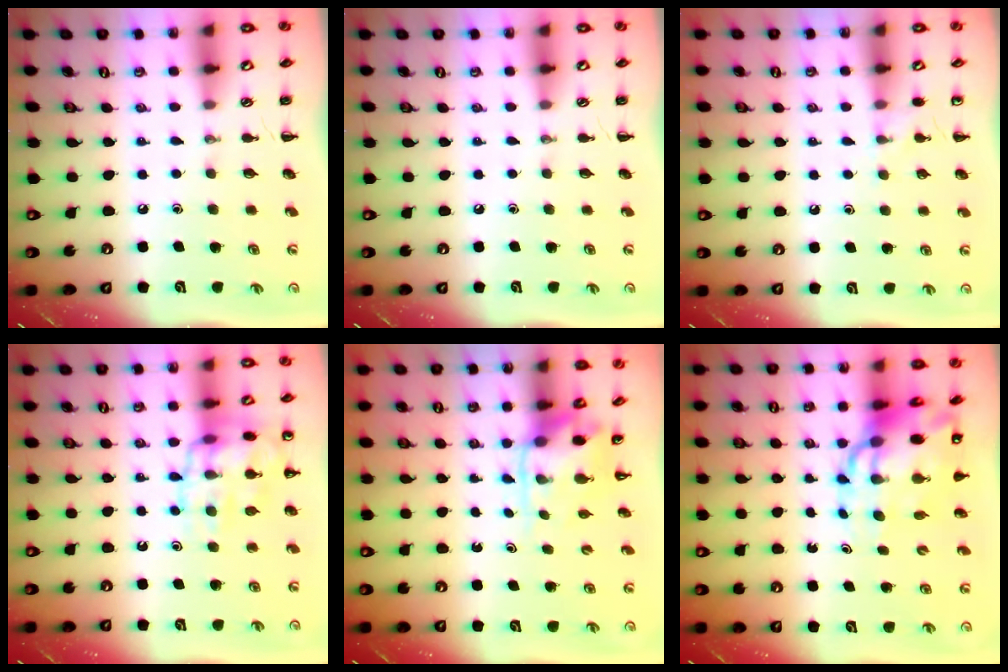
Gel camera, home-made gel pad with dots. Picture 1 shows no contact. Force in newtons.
{"total": 0.0}
{"total": 5.7, "press": 5.5, "slide": 1.6}
{"total": 14.6, "press": 14.5, "slide": 1.3}
{"total": 4.0, "press": 3.9, "slide": 0.7}
{"total": 13.6, "press": 13.0, "slide": 3.8}